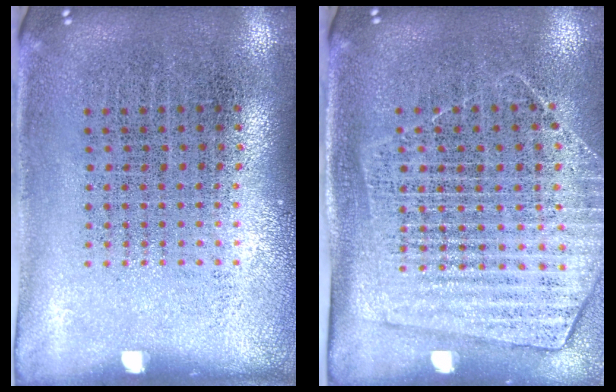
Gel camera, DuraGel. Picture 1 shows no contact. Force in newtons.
{"total": 1.6, "press": 1.4, "slide": 0.7}